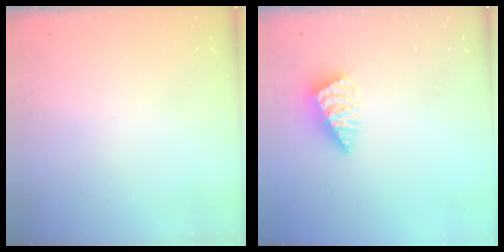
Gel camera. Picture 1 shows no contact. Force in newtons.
{"total": 2.1, "press": 2.1, "slide": 0.3}